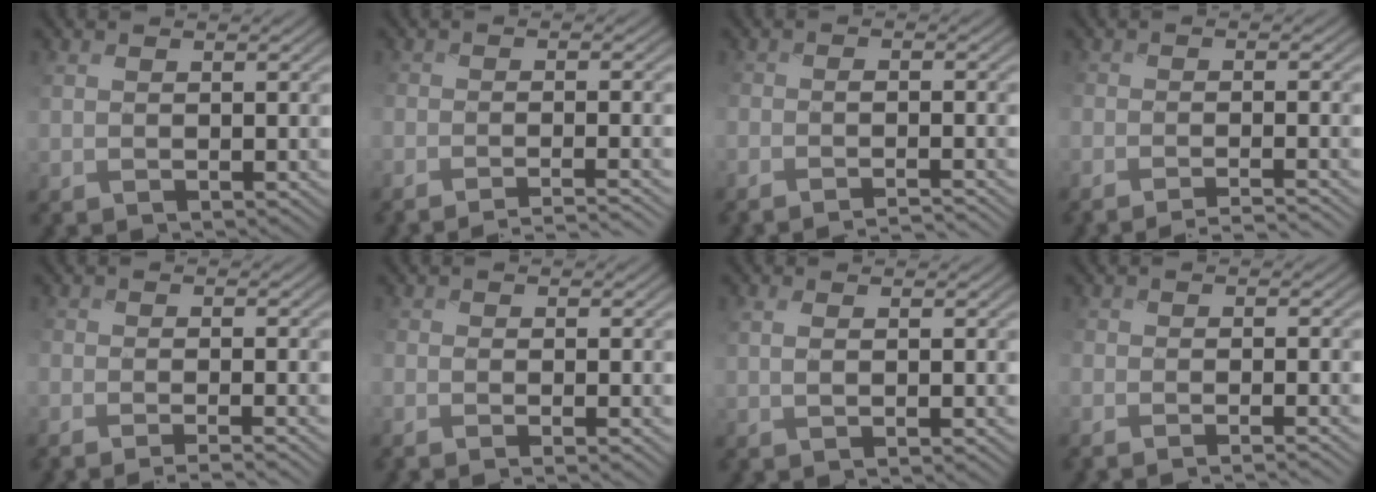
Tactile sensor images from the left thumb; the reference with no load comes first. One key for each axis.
{"total": 5.0, "fx": -4.2, "fy": 0.6, "fz": 2.6, "tx": -0.038, "ty": 0.005, "tz": -0.067}
{"total": 4.7, "fx": -4.0, "fy": 0.7, "fz": 2.4, "tx": -0.036, "ty": 0.002, "tz": -0.064}
{"total": 4.7, "fx": -4.0, "fy": 0.6, "fz": 2.4, "tx": -0.036, "ty": 0.004, "tz": -0.066}
{"total": 3.7, "fx": -2.7, "fy": 0.8, "fz": 2.4, "tx": -0.031, "ty": -0.004, "tz": -0.037}
{"total": 2.0, "fx": -0.9, "fy": 0.4, "fz": 1.7, "tx": -0.030, "ty": -0.005, "tz": -0.024}
{"total": 1.4, "fx": 0.8, "fy": 0.0, "fz": 1.1, "tx": -0.022, "ty": 0.008, "tz": 0.009}
{"total": 3.5, "fx": -2.6, "fy": 0.8, "fz": 2.3, "tx": -0.024, "ty": -0.004, "tz": -0.030}